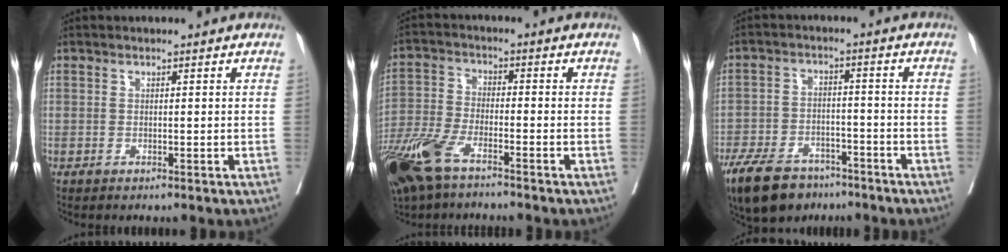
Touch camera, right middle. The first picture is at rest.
{"total": 11.6, "force": [-8.2, 3.5, 7.5], "torque": [-0.162, -0.026, -0.163]}
{"total": 12.7, "force": [-9.3, 6.4, 5.8], "torque": [-0.114, -0.007, -0.154]}